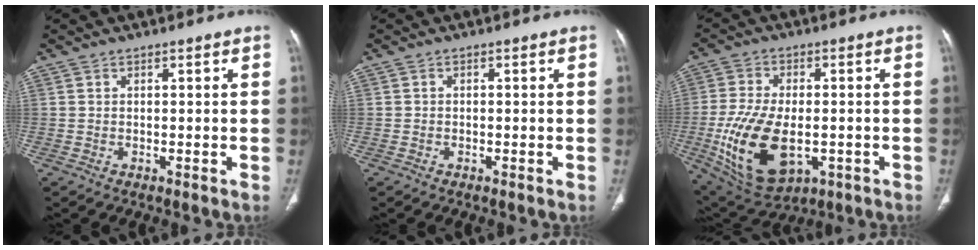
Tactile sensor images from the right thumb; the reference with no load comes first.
{"total": 0.0}
{"total": 17.4, "force": [-4.0, 9.7, 13.9], "torque": [-0.267, -0.005, -0.048]}